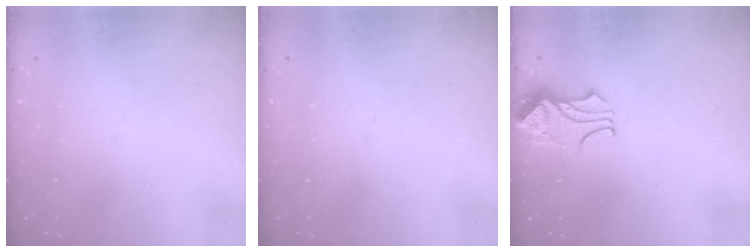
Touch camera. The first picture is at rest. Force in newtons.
{"total": 0.0}
{"total": 2.1, "press": 2.0, "slide": 0.7}